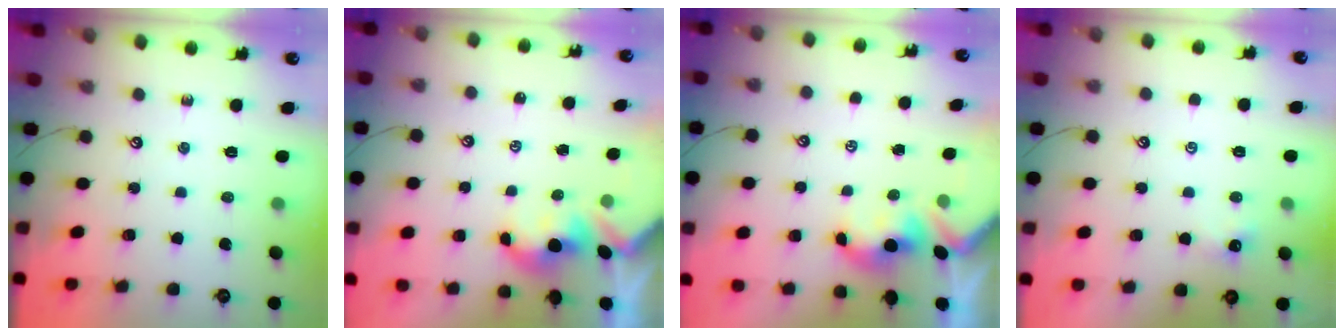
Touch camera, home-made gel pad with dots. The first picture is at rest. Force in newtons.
{"total": 1.8, "press": 1.8, "slide": 0.2}
{"total": 0.9, "press": 0.5, "slide": 0.7}
{"total": 0.0}